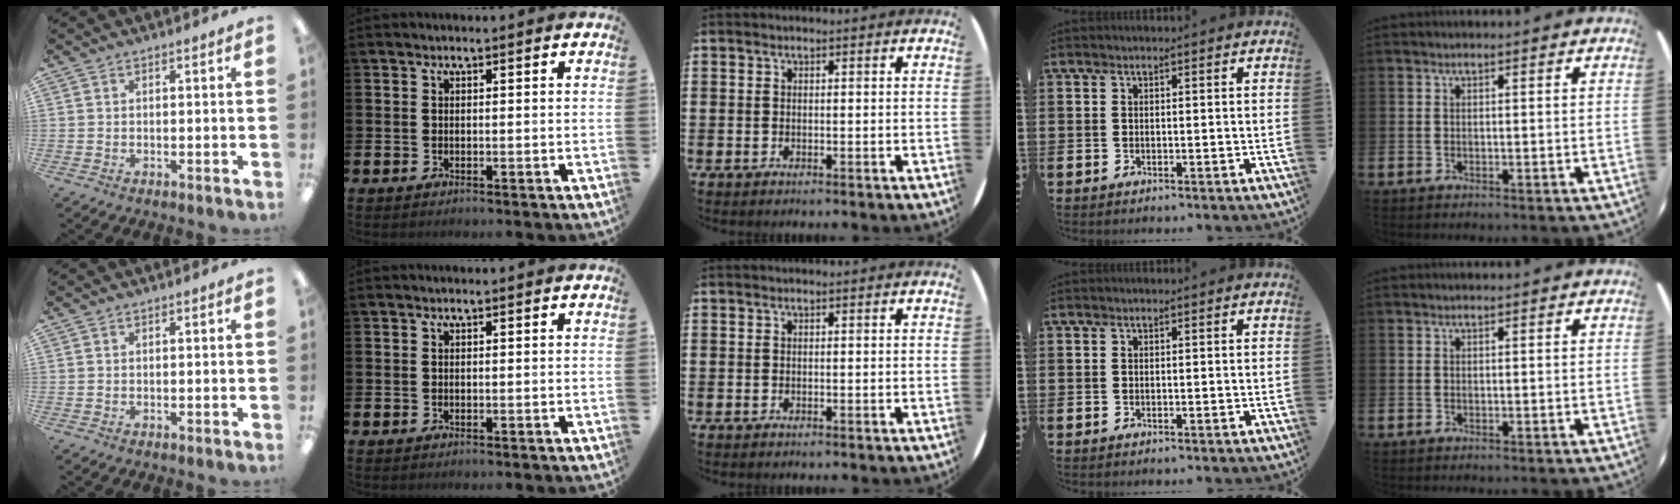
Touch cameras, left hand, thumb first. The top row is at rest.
{}